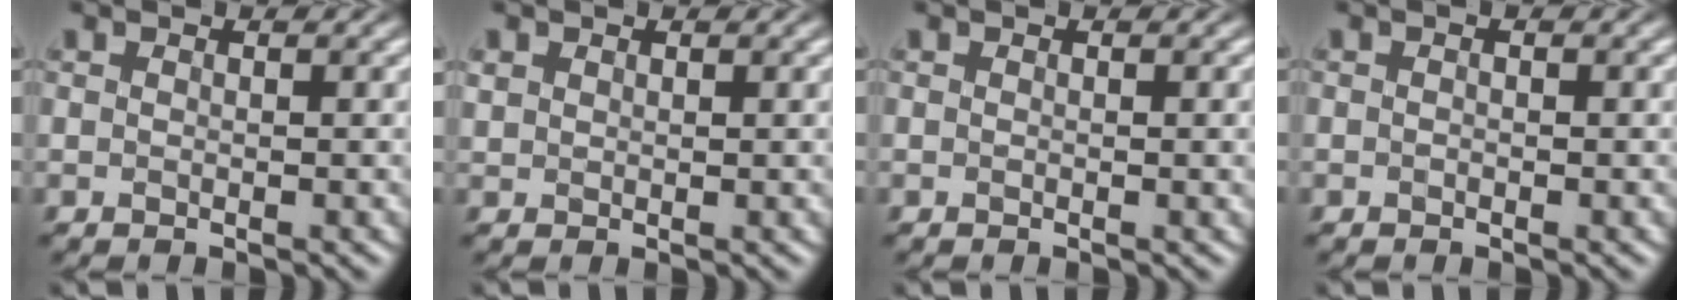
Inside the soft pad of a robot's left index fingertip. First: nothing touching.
{"total": 0.7, "force": [0.4, -0.2, -0.5], "torque": [-0.013, 0.002, 0.035]}
{"total": 0.0}
{"total": 0.6, "force": [-0.6, -0.2, 0.1], "torque": [-0.013, -0.006, -0.001]}